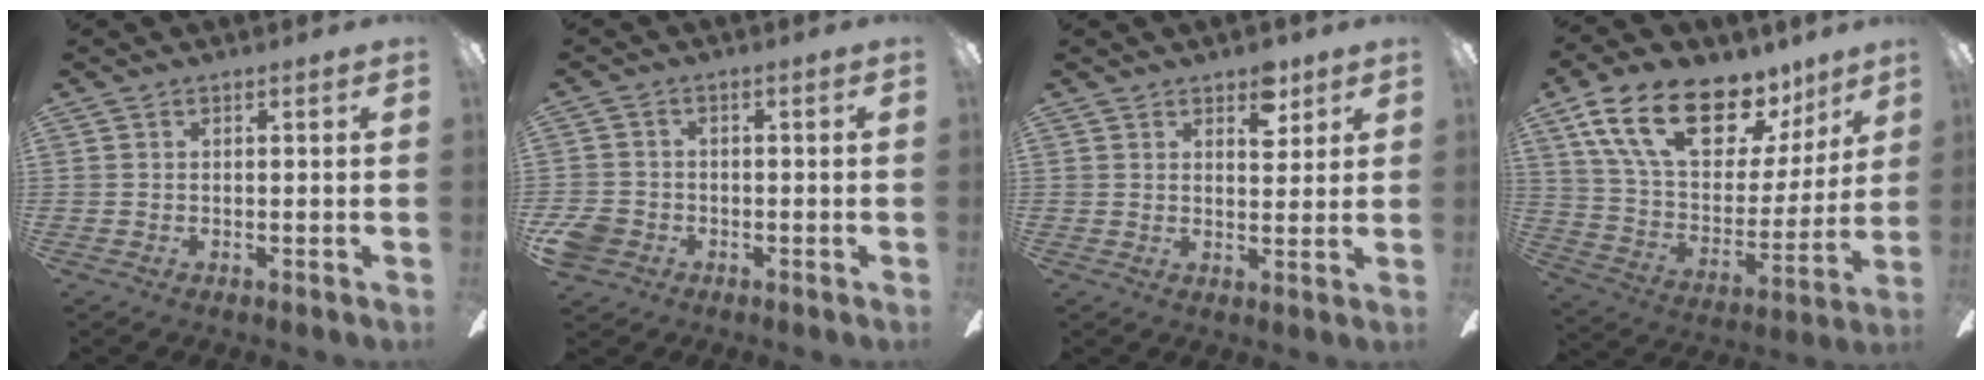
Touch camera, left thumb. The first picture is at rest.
{"total": 5.4, "force": [-2.3, 4.3, 2.2], "torque": [-0.060, 0.014, -0.046]}
{"total": 5.6, "force": [3.8, 2.9, 2.9], "torque": [-0.025, -0.014, 0.063]}
{"total": 22.6, "force": [14.5, 11.1, 13.3], "torque": [-0.234, -0.077, 0.258]}